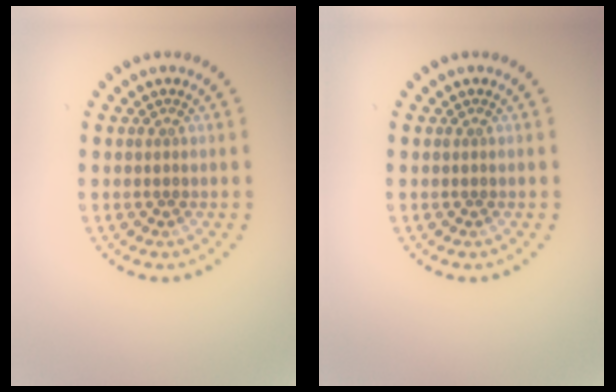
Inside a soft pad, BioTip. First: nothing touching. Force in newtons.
{"total": 0.0}